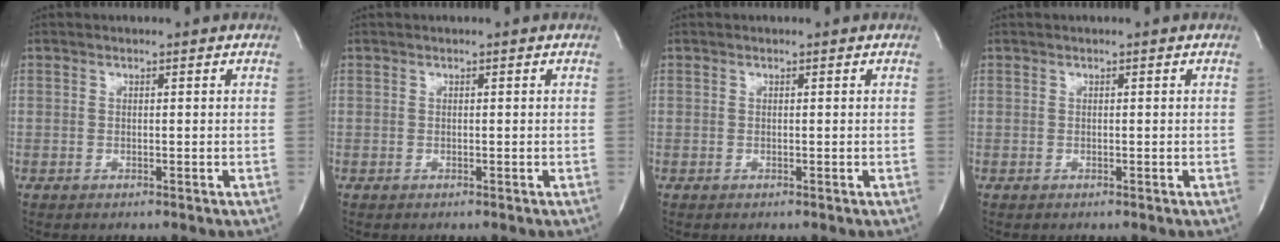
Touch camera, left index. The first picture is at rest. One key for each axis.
{"total": 0.0}
{"total": 0.0}
{"total": 0.0}